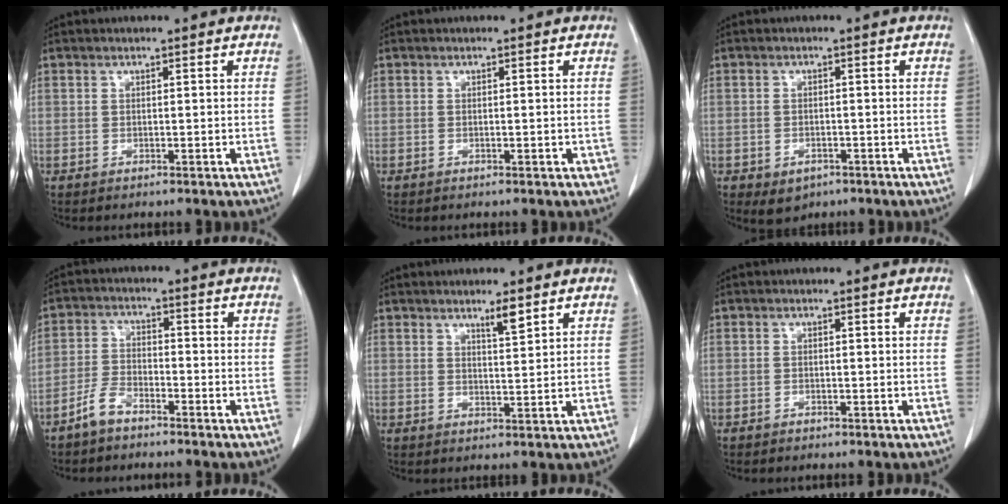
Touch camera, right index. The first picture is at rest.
{"total": 0.8, "force": [-0.3, 0.5, 0.5], "torque": [-0.005, 0.002, -0.001]}
{"total": 3.5, "force": [-1.9, 2.5, 1.5], "torque": [-0.018, 0.001, -0.017]}
{"total": 4.5, "force": [-3.5, 1.9, 2.0], "torque": [-0.047, 0.004, -0.069]}
{"total": 2.7, "force": [2.0, 0.2, 1.9], "torque": [-0.036, -0.003, 0.035]}
{"total": 0.6, "force": [-0.5, 0.4, 0.0], "torque": [-0.006, 0.001, -0.010]}